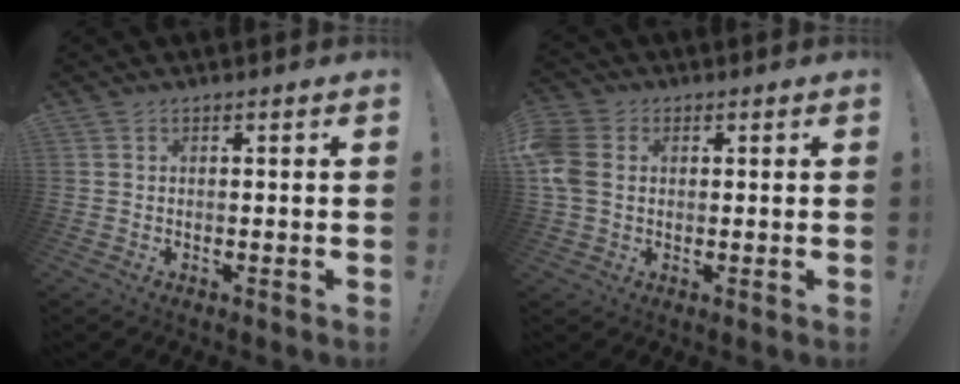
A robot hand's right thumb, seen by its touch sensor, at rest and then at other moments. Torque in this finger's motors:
{"motor_torque": [-0.05, 0.07, 0.49, 0.27, 0.17]}